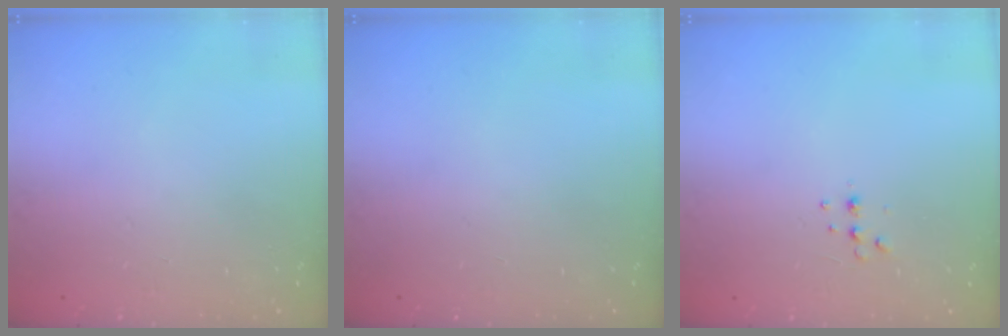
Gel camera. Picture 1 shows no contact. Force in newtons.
{"total": 0.0}
{"total": 4.1, "press": 3.9, "slide": 1.3}